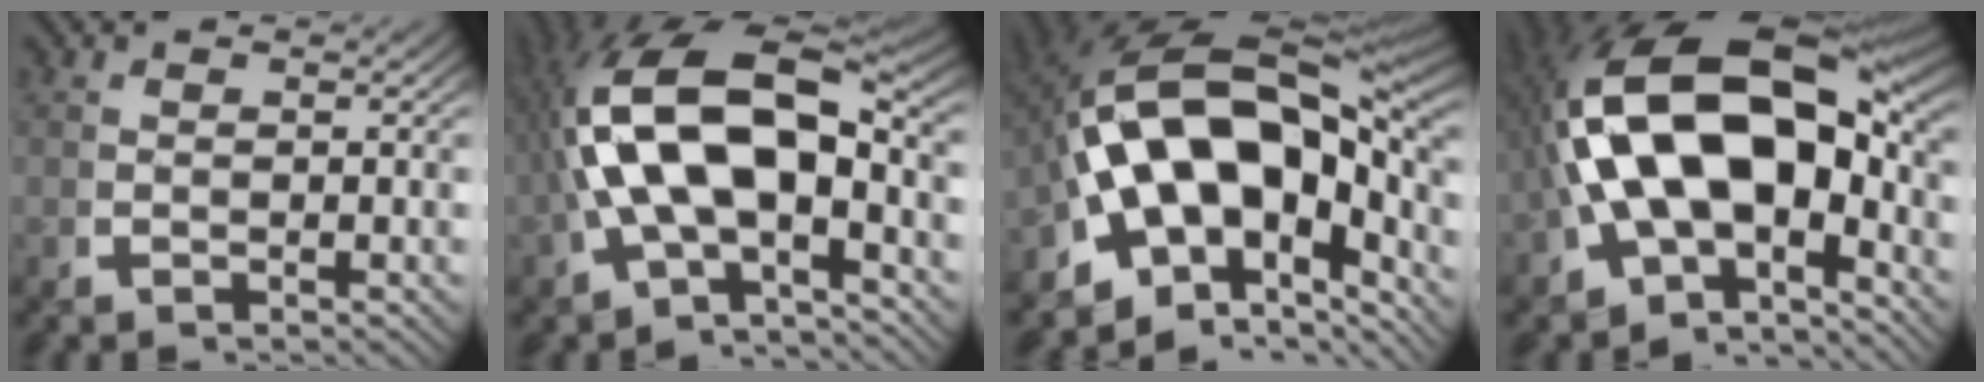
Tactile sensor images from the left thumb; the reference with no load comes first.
{"total": 15.4, "force": [-0.1, 9.5, 12.1], "torque": [-0.253, -0.028, 0.006]}
{"total": 21.4, "force": [-1.2, 14.1, 16.0], "torque": [-0.292, -0.053, -0.005]}
{"total": 20.7, "force": [-0.1, 12.7, 16.3], "torque": [-0.313, -0.042, 0.014]}